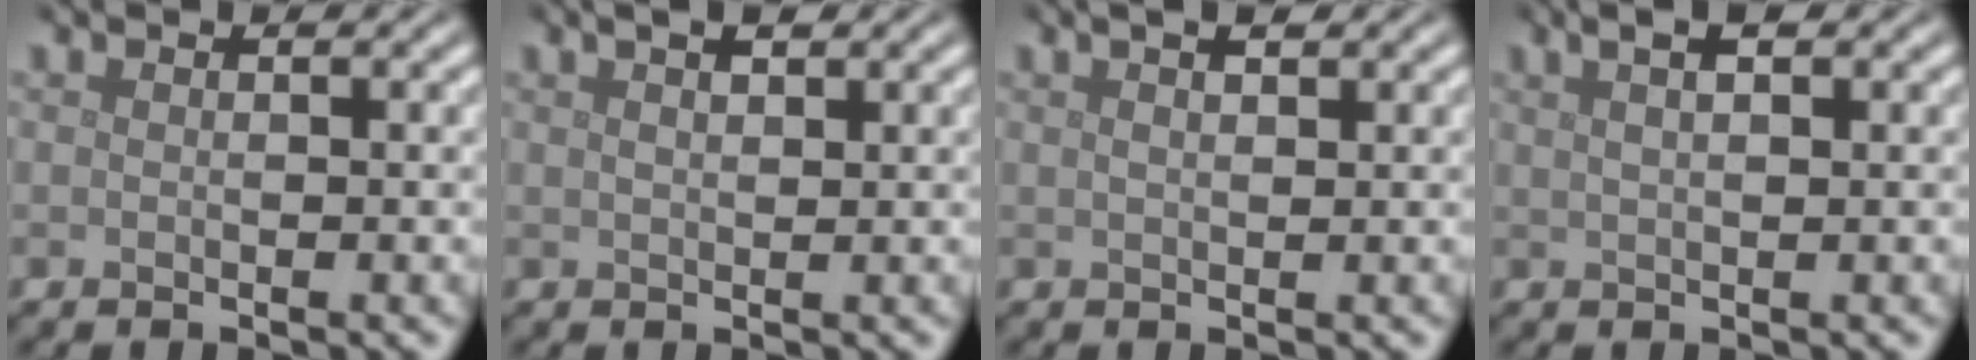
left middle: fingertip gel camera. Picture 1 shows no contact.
{"total": 2.8, "force": [1.8, 1.1, 1.8], "torque": [-0.019, 0.010, 0.013]}
{"total": 2.8, "force": [1.8, 1.0, 1.9], "torque": [-0.018, 0.012, 0.008]}
{"total": 3.9, "force": [2.3, 1.5, 2.8], "torque": [-0.031, 0.014, 0.016]}